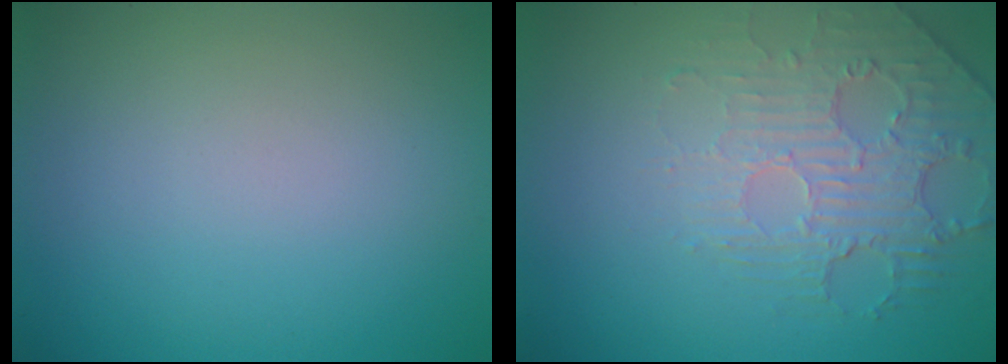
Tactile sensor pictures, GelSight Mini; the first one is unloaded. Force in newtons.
{"total": 2.5, "press": 1.9, "slide": 1.6}